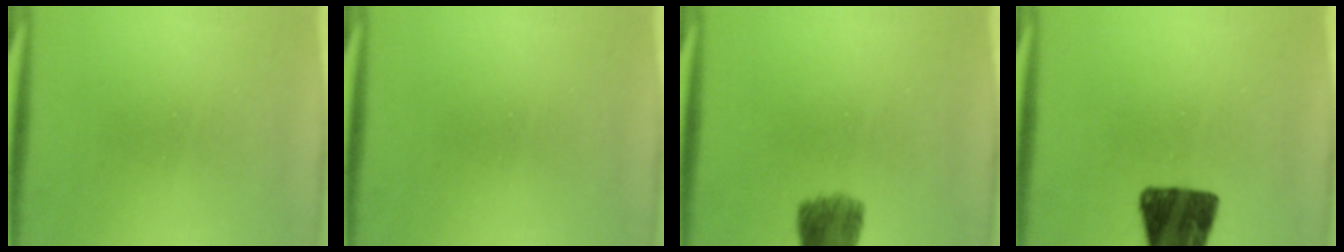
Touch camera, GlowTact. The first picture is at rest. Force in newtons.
{"total": 0.0}
{"total": 6.6}
{"total": 13.4}